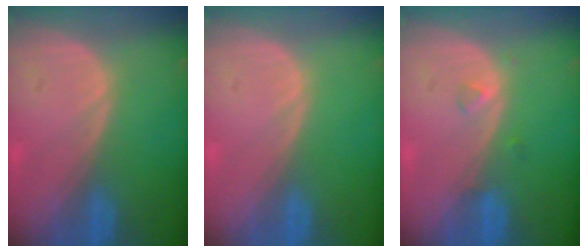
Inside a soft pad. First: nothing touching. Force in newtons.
{"total": 0.0}
{"total": 1.2, "press": 1.2, "slide": 0.1}